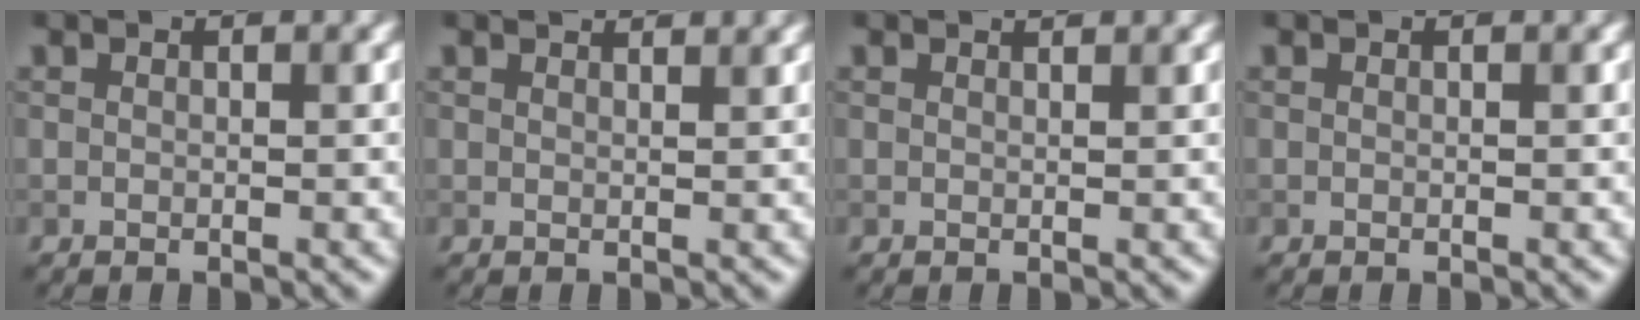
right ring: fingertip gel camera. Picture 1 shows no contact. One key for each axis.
{"total": 1.8, "fx": 1.6, "fy": 0.3, "fz": 0.6, "tx": -0.009, "ty": 0.002, "tz": 0.013}
{"total": 0.6, "fx": 0.6, "fy": 0.0, "fz": 0.1, "tx": -0.002, "ty": -0.001, "tz": 0.009}
{"total": 0.0}